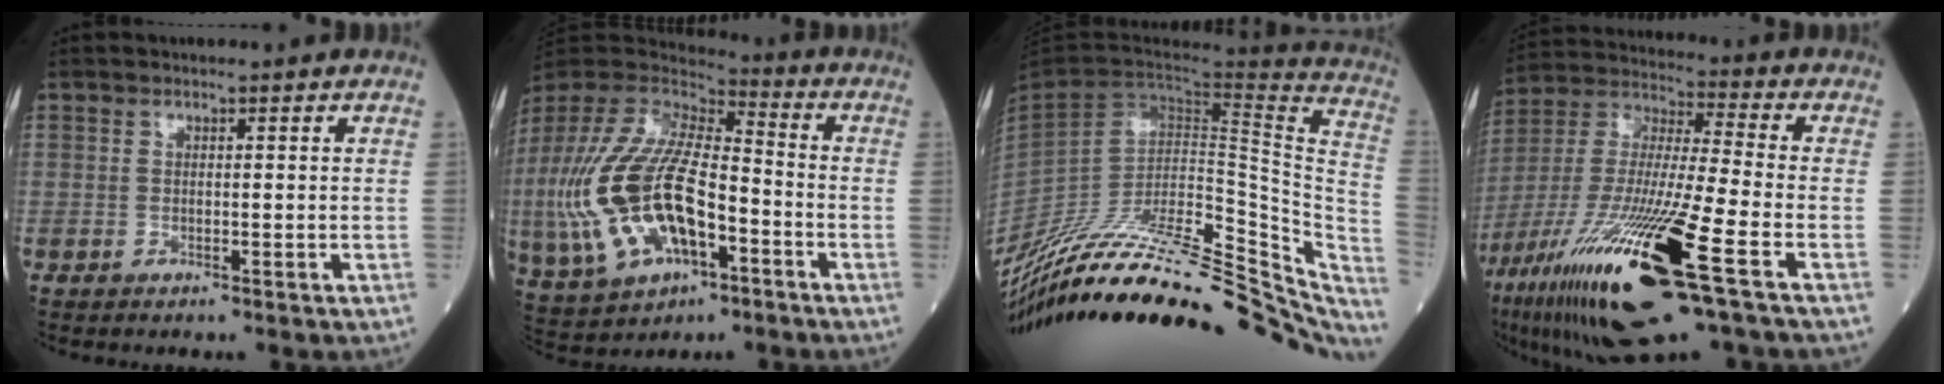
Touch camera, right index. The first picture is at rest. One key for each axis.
{"total": 23.0, "fx": -6.7, "fy": 10.1, "fz": 19.6, "tx": -0.472, "ty": -0.018, "tz": -0.117}
{"total": 38.3, "fx": -30.9, "fy": 10.4, "fz": 20.0, "tx": -0.265, "ty": -0.047, "tz": -0.437}
{"total": 24.5, "fx": -11.6, "fy": 2.0, "fz": 21.4, "tx": -0.433, "ty": -0.061, "tz": -0.211}